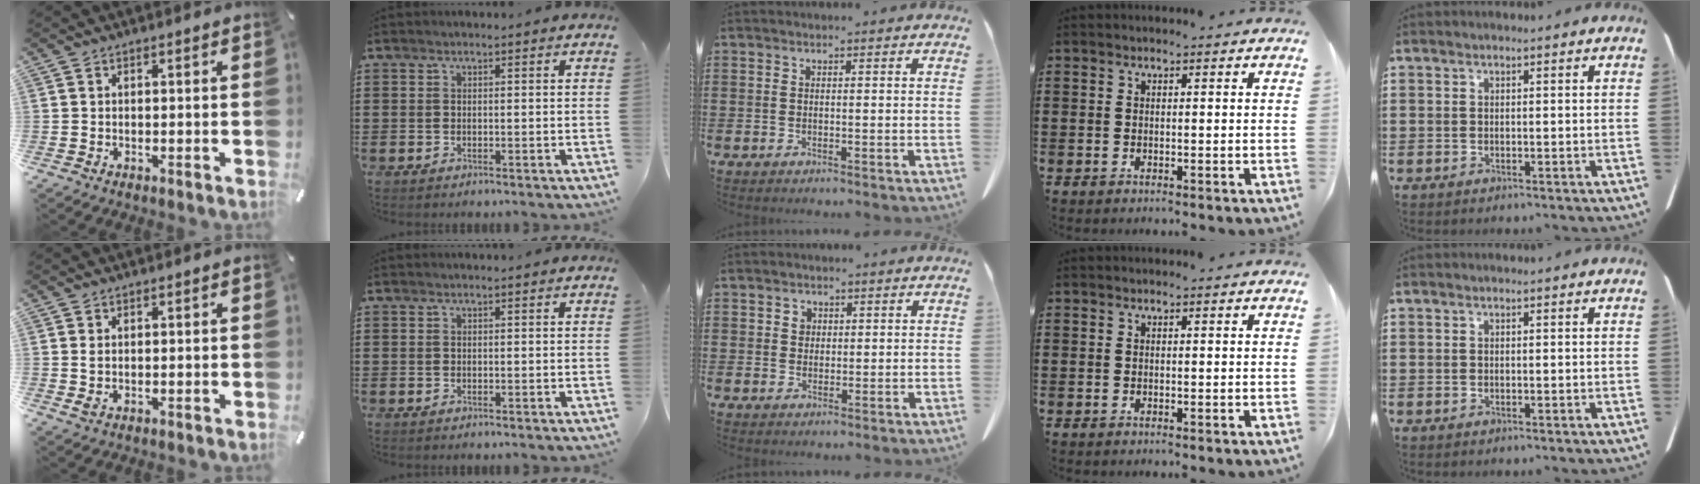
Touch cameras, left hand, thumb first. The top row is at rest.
{"thumb": {"total": 1.5, "force": [0.5, 0.8, 1.1], "torque": [-0.023, 0.002, 0.008]}, "middle": {"total": 2.0, "force": [0.9, 1.7, 0.5], "torque": [-0.009, 0.004, 0.013]}}